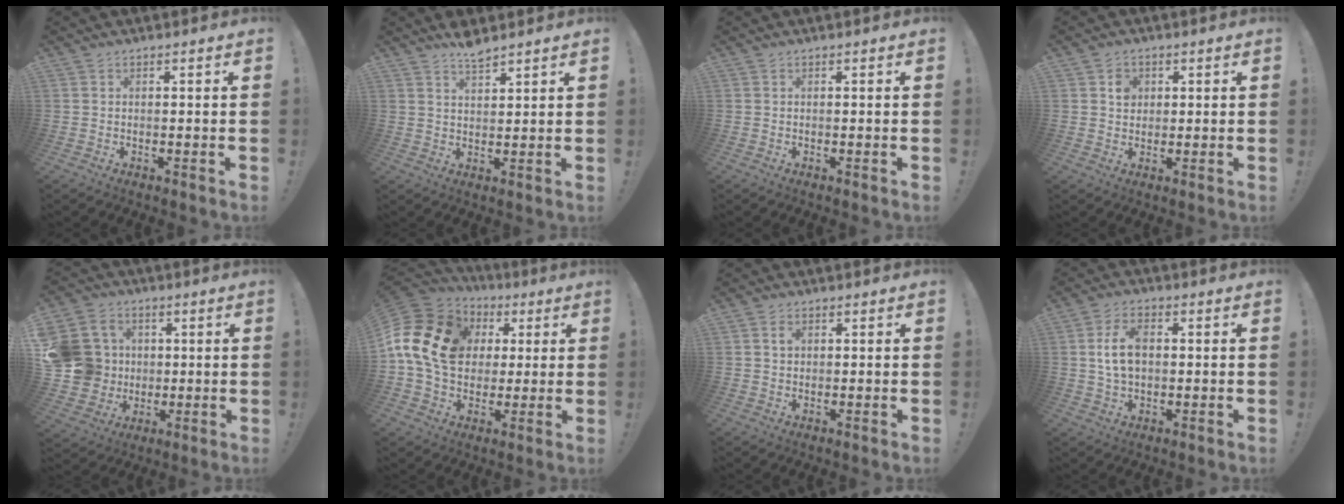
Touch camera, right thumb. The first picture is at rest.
{"total": 4.5, "force": [4.0, 0.9, 1.8], "torque": [-0.021, -0.029, 0.069]}
{"total": 0.0}
{"total": 3.7, "force": [1.0, 3.3, 1.4], "torque": [0.003, -0.007, 0.010]}
{"total": 15.7, "force": [0.9, 14.5, 5.9], "torque": [-0.102, 0.010, 0.036]}
{"total": 19.7, "force": [3.2, 15.4, 11.9], "torque": [-0.204, 0.004, 0.067]}
{"total": 1.6, "force": [0.8, 1.1, 0.9], "torque": [-0.011, 0.001, 0.012]}
{"total": 8.4, "force": [1.0, 5.3, 6.5], "torque": [-0.116, -0.002, 0.015]}